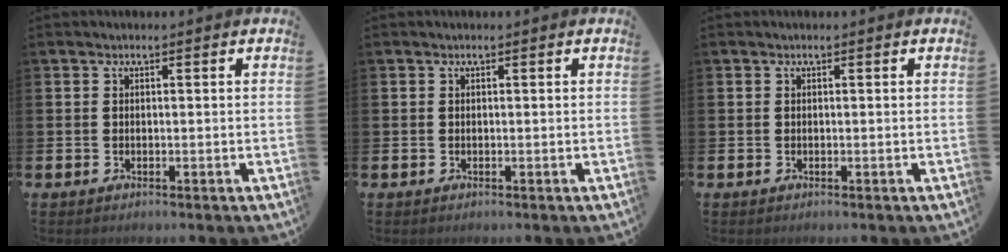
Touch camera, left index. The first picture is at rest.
{"total": 0.0}
{"total": 0.0}